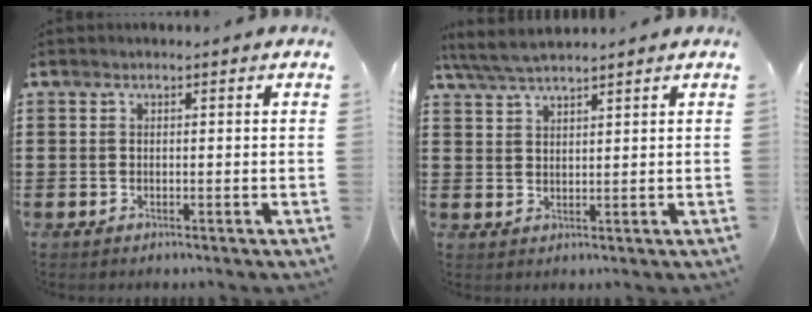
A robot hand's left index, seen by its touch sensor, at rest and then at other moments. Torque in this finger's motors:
{"motor_torque": [-2.05, -0.09, -1.05, -0.21]}